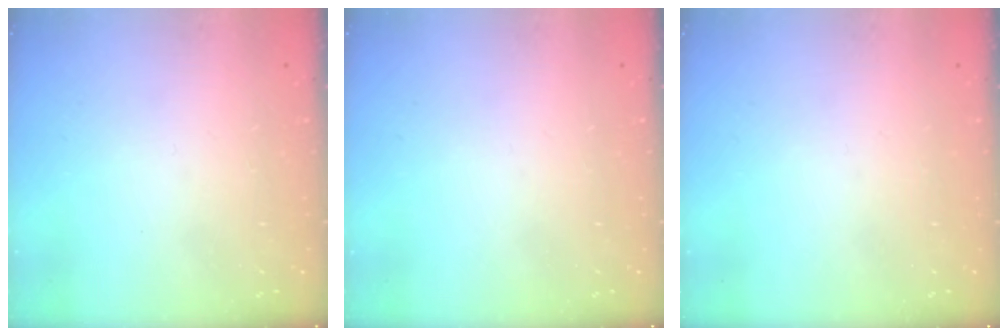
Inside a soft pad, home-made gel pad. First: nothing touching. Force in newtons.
{"total": 0.0}
{"total": 0.0}